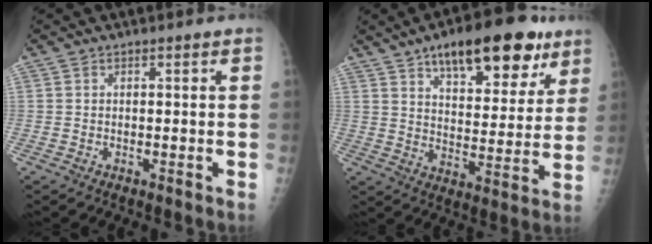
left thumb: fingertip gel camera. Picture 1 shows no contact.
{"total": 20.0, "force": [11.9, 8.6, 13.6], "torque": [-0.150, -0.035, 0.178]}